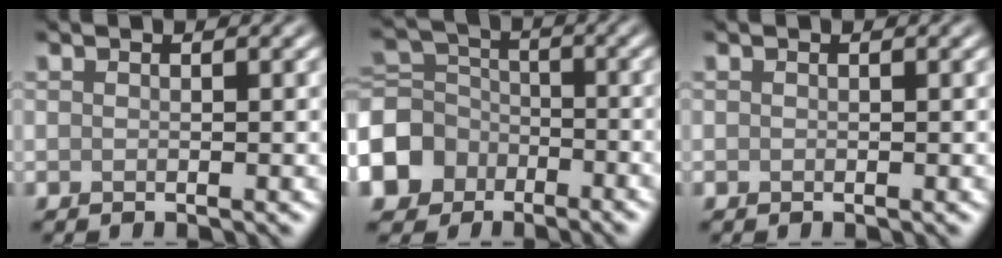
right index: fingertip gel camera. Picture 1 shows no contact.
{"total": 7.1, "force": [-3.9, 5.5, 2.3], "torque": [-0.055, -0.002, -0.091]}
{"total": 0.0}